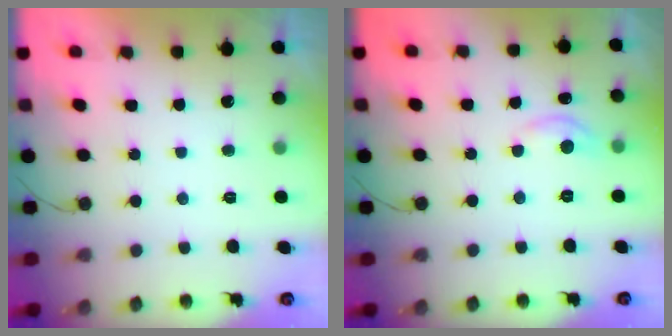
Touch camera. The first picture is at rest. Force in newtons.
{"total": 5.1, "press": 5.0, "slide": 0.7}